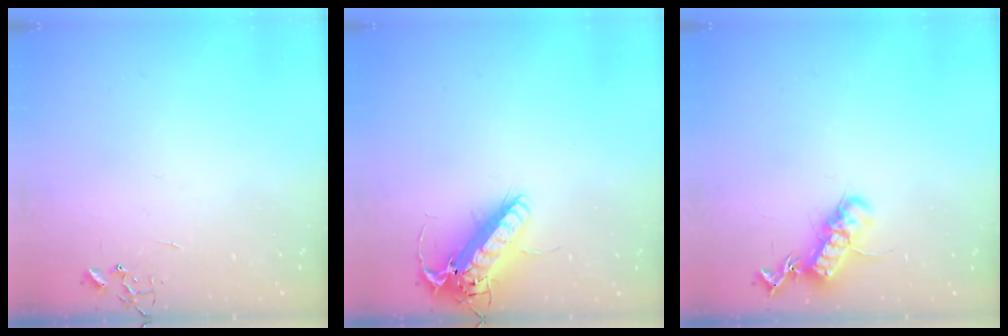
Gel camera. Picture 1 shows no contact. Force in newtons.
{"total": 17.8, "press": 17.5, "slide": 3.4}
{"total": 15.5, "press": 15.4, "slide": 1.8}